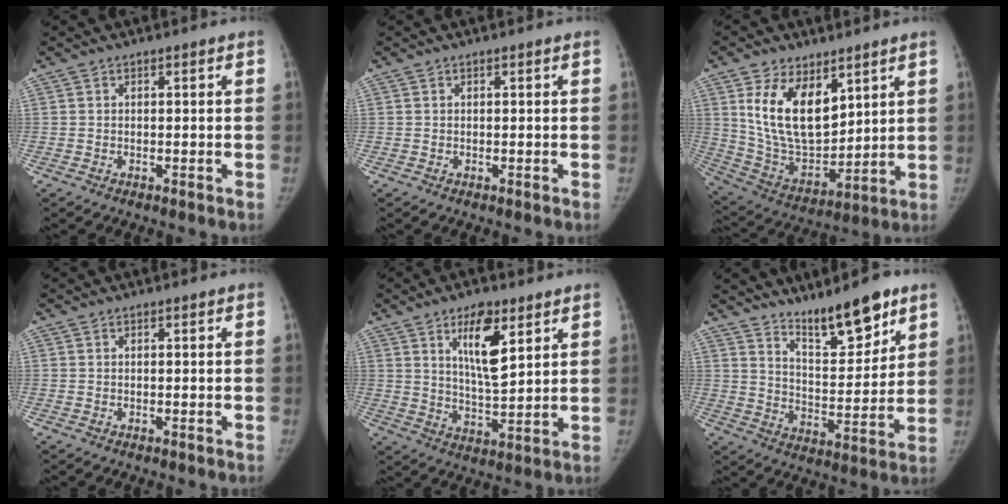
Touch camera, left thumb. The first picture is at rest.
{"total": 0.0}
{"total": 16.7, "force": [7.2, 9.6, 11.6], "torque": [-0.169, -0.045, 0.155]}
{"total": 0.0}
{"total": 10.5, "force": [5.2, 3.8, 8.3], "torque": [-0.122, -0.037, 0.095]}
{"total": 13.3, "force": [9.7, 3.8, 8.2], "torque": [-0.101, -0.073, 0.167]}